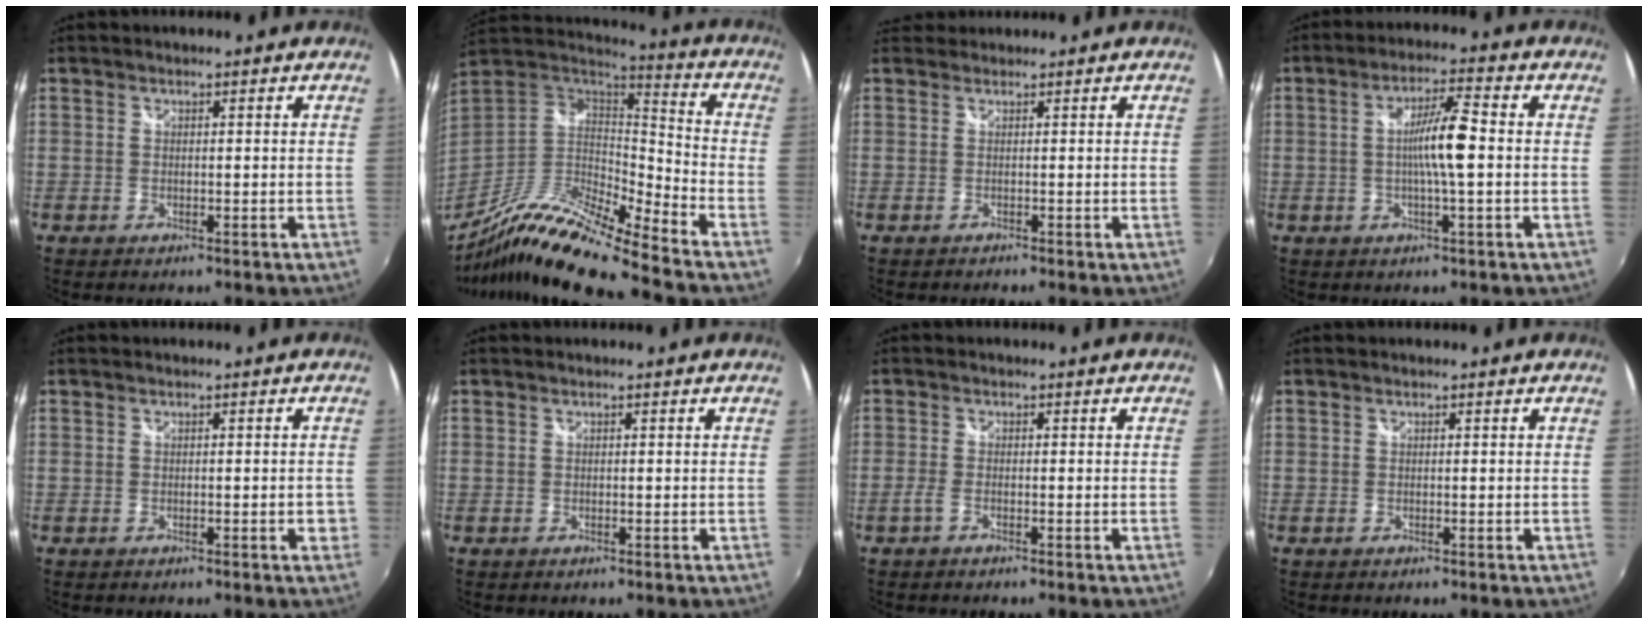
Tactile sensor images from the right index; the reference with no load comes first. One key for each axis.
{"total": 18.1, "fx": -14.1, "fy": 1.0, "fz": 11.3, "tx": -0.202, "ty": -0.022, "tz": -0.273}
{"total": 1.7, "fx": 0.9, "fy": 1.4, "fz": 0.4, "tx": -0.008, "ty": 0.002, "tz": 0.011}
{"total": 7.2, "fx": -0.4, "fy": 0.2, "fz": 7.2, "tx": -0.128, "ty": 0.004, "tz": -0.006}
{"total": 1.7, "fx": -0.6, "fy": 0.7, "fz": 1.4, "tx": -0.015, "ty": 0.004, "tz": -0.006}
{"total": 0.0}
{"total": 1.5, "fx": -1.1, "fy": 0.3, "fz": 1.1, "tx": -0.027, "ty": -0.002, "tz": -0.024}
{"total": 0.0}